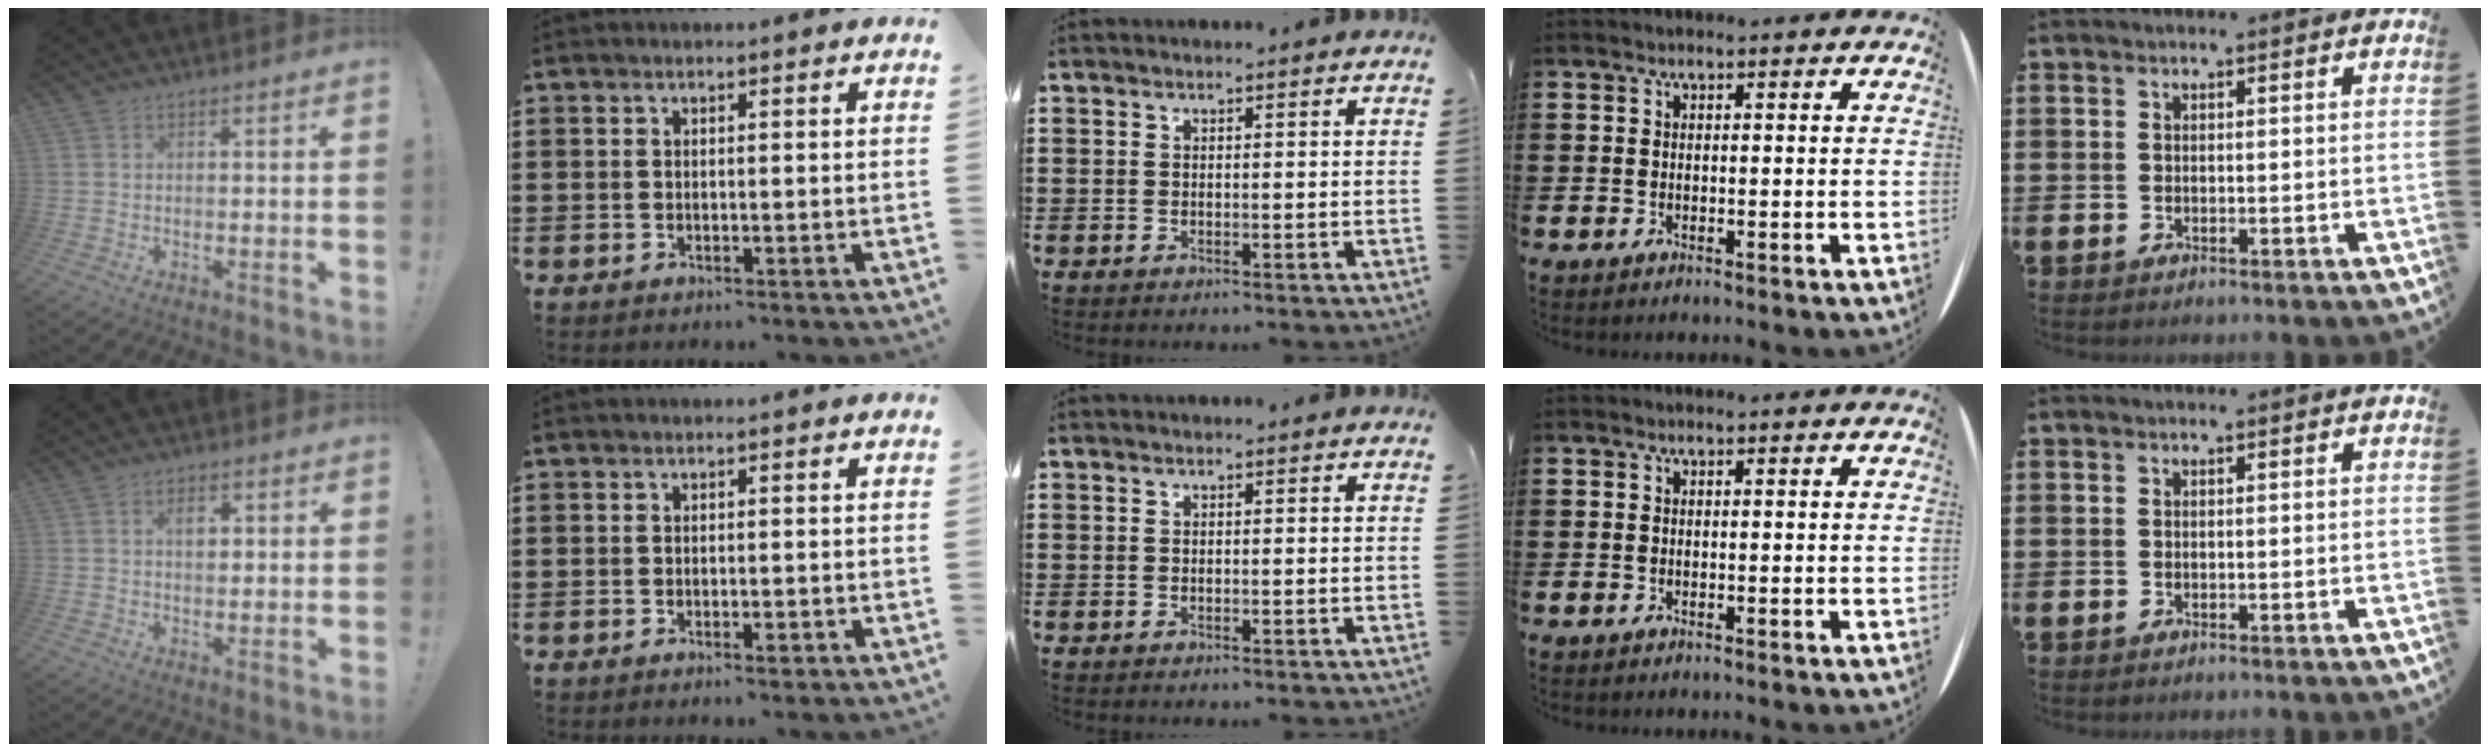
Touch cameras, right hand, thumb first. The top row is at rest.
{"thumb": {"total": 2.7, "force": [0.8, 1.6, 2.0], "torque": [-0.019, -0.001, 0.007]}, "index": {"total": 0.8, "force": [-0.5, 0.3, 0.6], "torque": [-0.013, -0.005, -0.008]}}